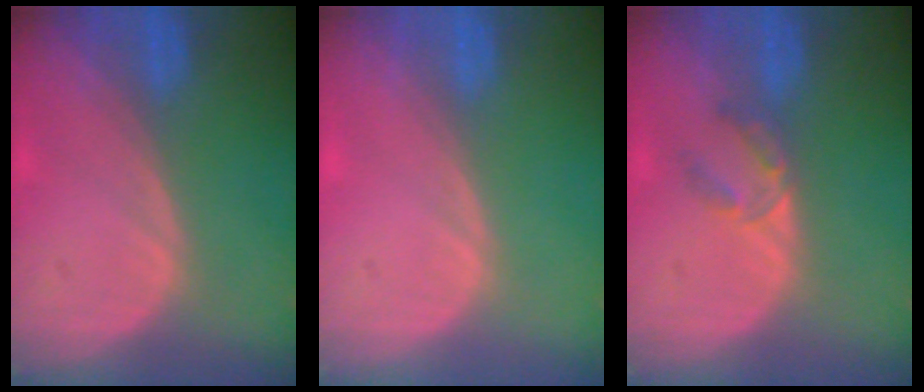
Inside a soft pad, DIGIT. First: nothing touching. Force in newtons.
{"total": 0.0}
{"total": 2.9, "press": 2.7, "slide": 1.0}